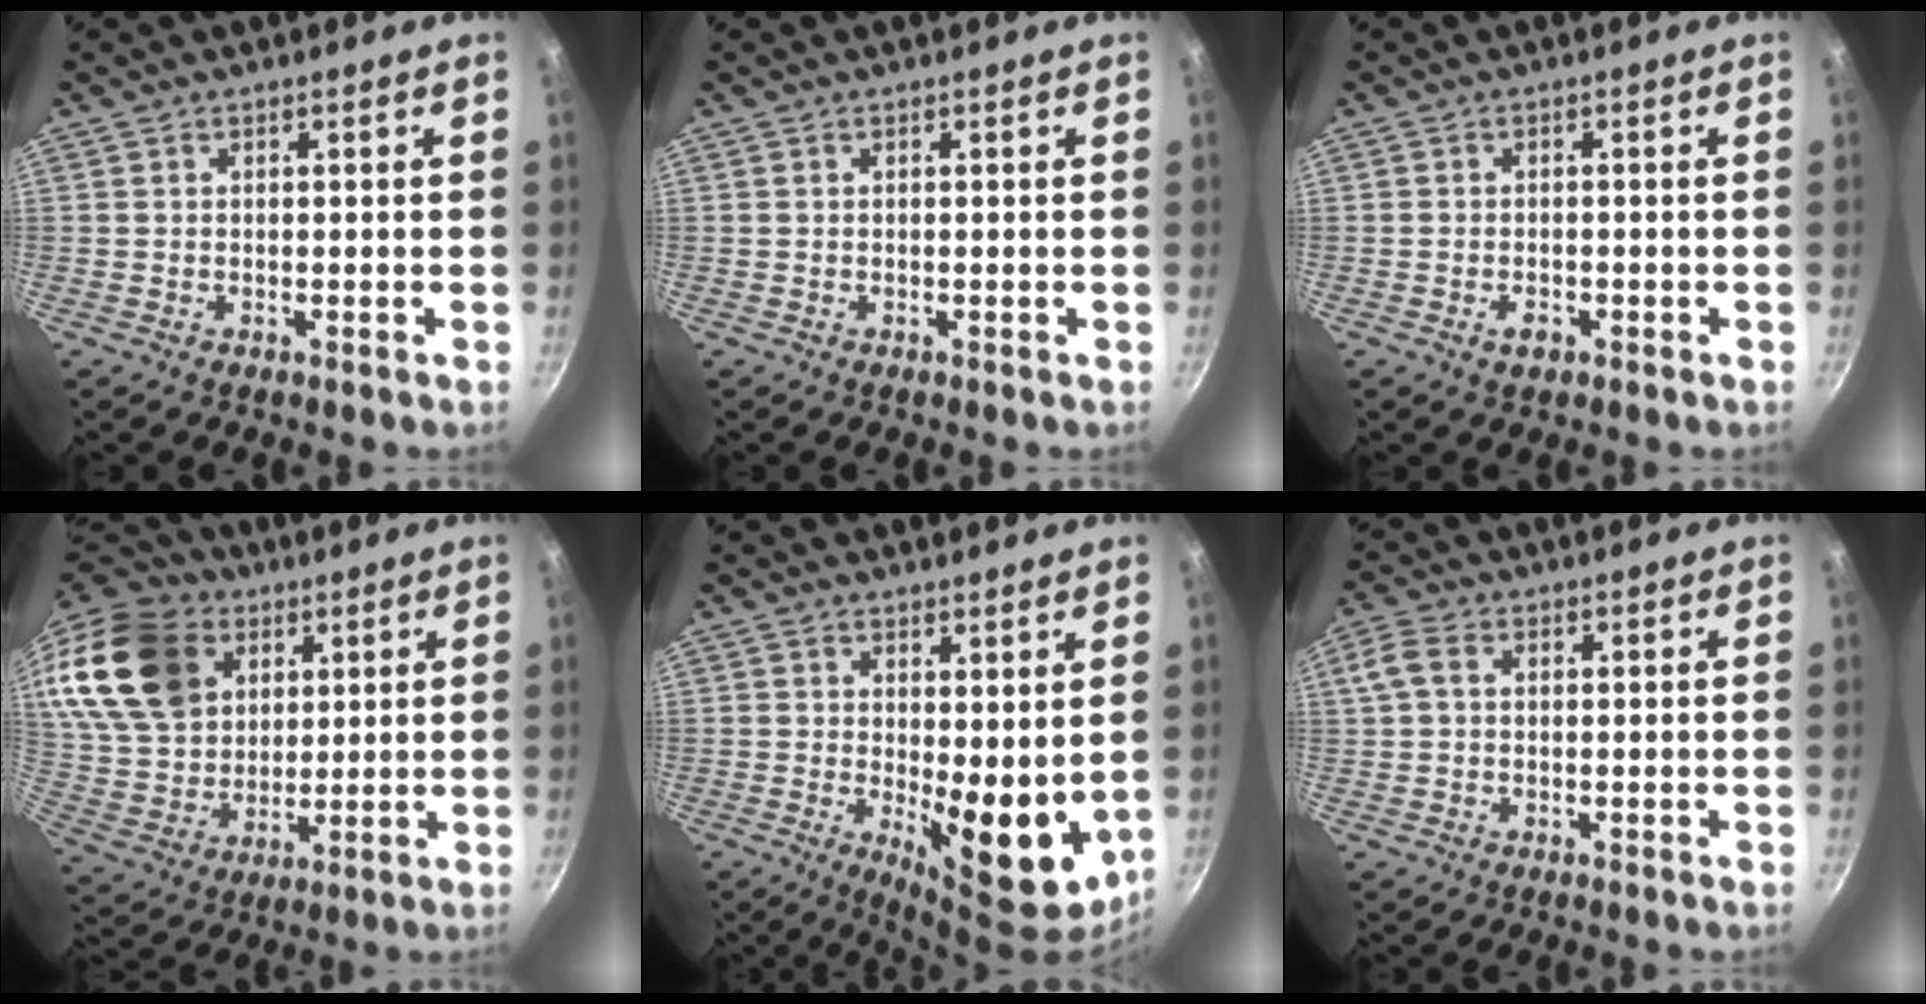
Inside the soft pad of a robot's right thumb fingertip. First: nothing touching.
{"total": 0.0}
{"total": 2.3, "force": [-1.1, 1.4, 1.4], "torque": [-0.022, 0.009, -0.019]}
{"total": 23.2, "force": [10.6, 16.9, 11.9], "torque": [-0.219, -0.017, 0.207]}
{"total": 11.3, "force": [0.8, 4.9, 10.2], "torque": [-0.112, -0.029, 0.021]}
{"total": 4.1, "force": [0.9, 2.8, 2.9], "torque": [-0.062, 0.010, 0.012]}